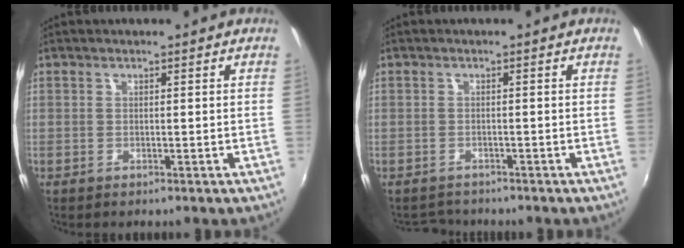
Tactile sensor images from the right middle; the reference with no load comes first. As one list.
[{"total": 2.8, "force": [-2.7, 0.9, 0.1], "torque": [-0.012, -0.002, -0.046]}]